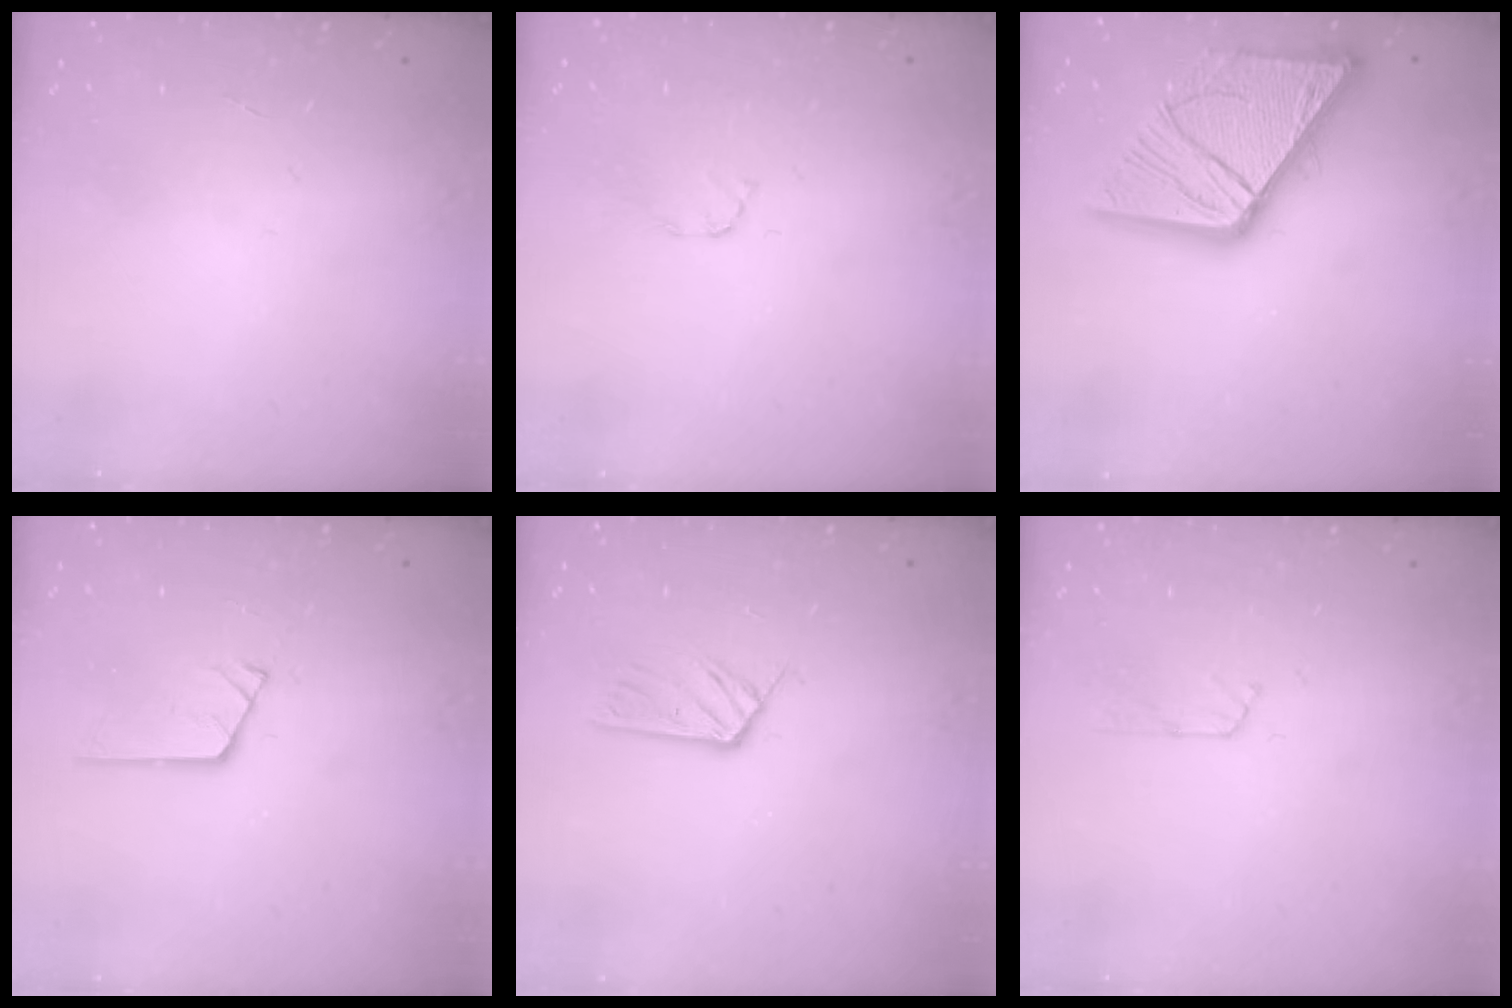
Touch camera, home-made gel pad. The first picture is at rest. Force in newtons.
{"total": 2.1, "press": 2.1, "slide": 0.3}
{"total": 19.5, "press": 19.4, "slide": 2.2}
{"total": 3.2, "press": 3.2, "slide": 0.1}
{"total": 4.7, "press": 4.7, "slide": 0.2}
{"total": 2.7, "press": 2.7, "slide": 0.3}